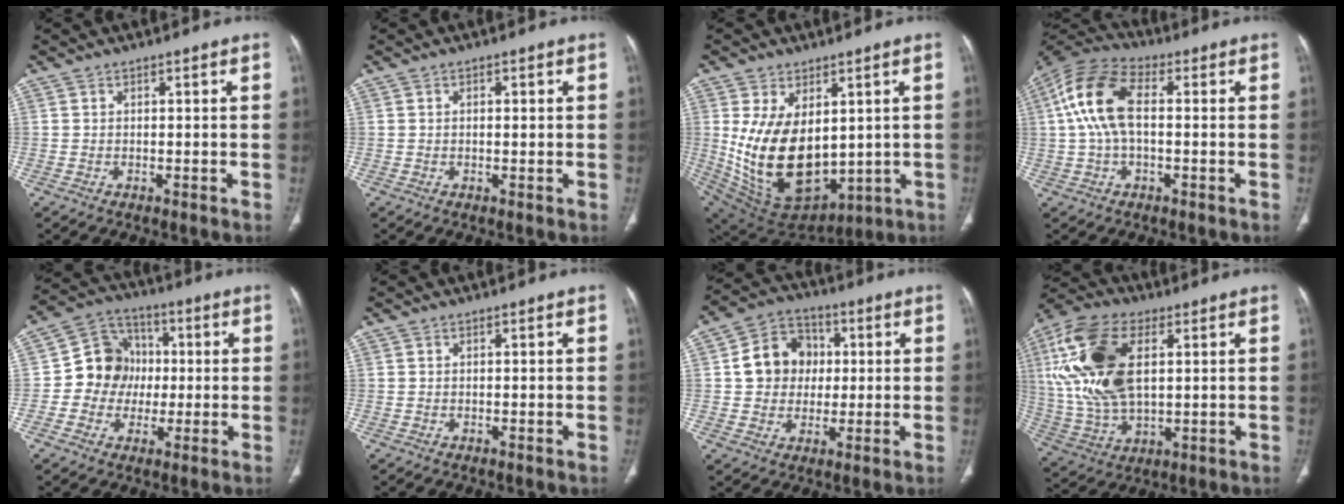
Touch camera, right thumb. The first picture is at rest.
{"total": 1.0, "force": [0.1, 0.4, 0.9], "torque": [-0.016, 0.005, 0.003]}
{"total": 19.6, "force": [1.4, 12.0, 15.5], "torque": [-0.269, -0.026, 0.069]}
{"total": 12.4, "force": [0.9, 6.7, 10.5], "torque": [-0.221, 0.033, 0.010]}
{"total": 10.9, "force": [-0.3, 9.9, 4.4], "torque": [-0.029, 0.025, -0.015]}
{"total": 0.0}
{"total": 10.9, "force": [1.2, 9.5, 5.2], "torque": [-0.052, 0.013, 0.014]}
{"total": 20.7, "force": [4.5, 11.0, 16.9], "torque": [-0.354, -0.002, 0.084]}